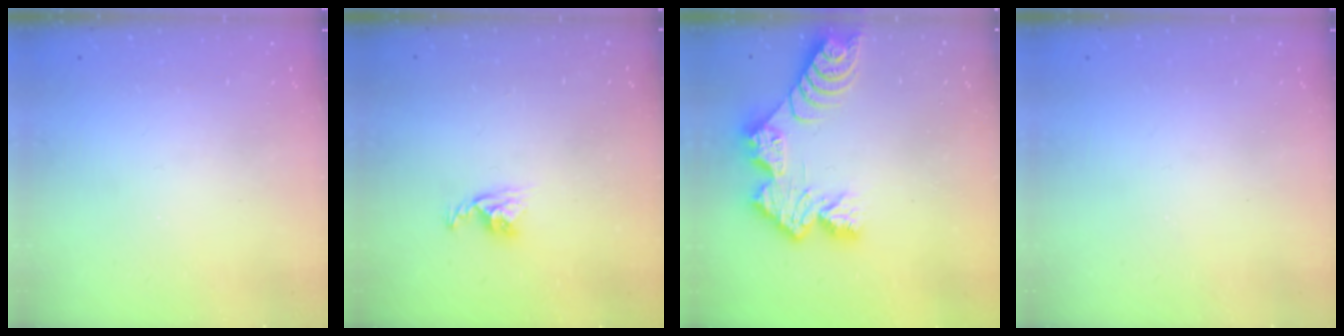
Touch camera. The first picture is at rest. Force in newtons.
{"total": 4.8, "press": 4.8, "slide": 0.2}
{"total": 11.4, "press": 11.3, "slide": 0.9}
{"total": 0.0}